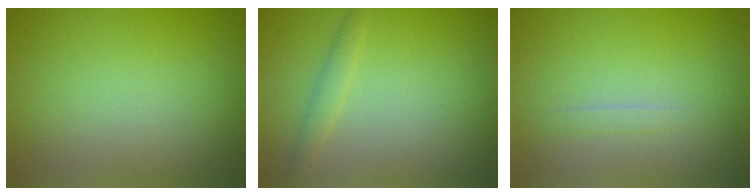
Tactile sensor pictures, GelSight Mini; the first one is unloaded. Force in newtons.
{"total": 1.3, "press": 1.3, "slide": 0.1}
{"total": 0.6, "press": 0.6, "slide": 0.0}